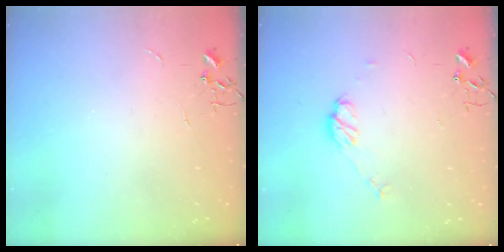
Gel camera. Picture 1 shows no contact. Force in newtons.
{"total": 7.6, "press": 7.6, "slide": 0.3}